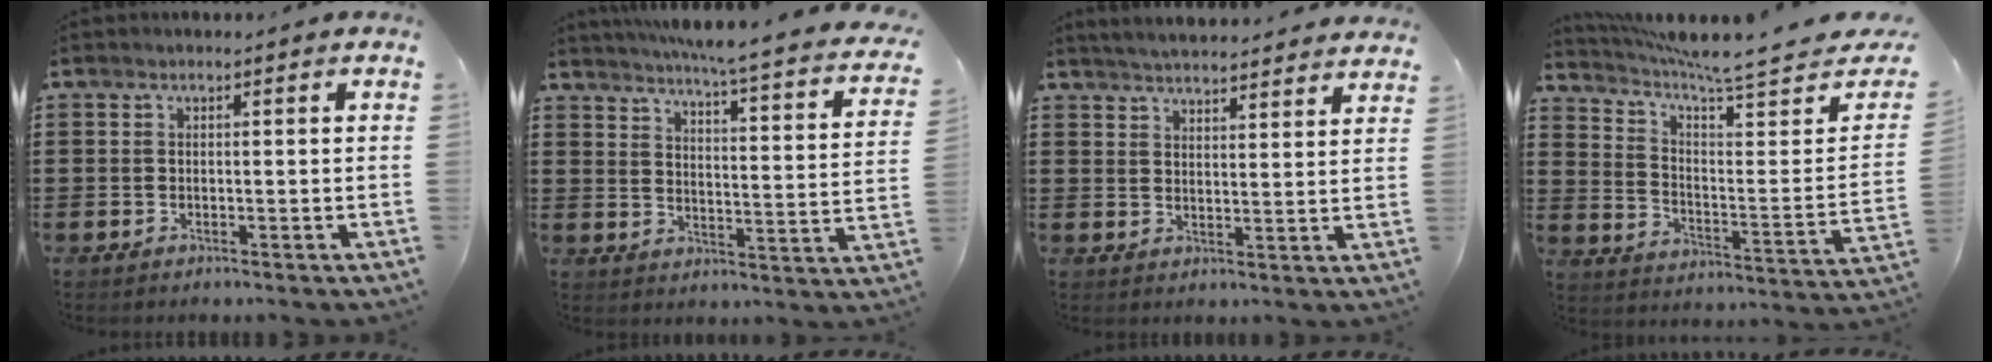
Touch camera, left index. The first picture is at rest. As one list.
[{"total": 4.8, "force": [4.1, -0.7, 2.4], "torque": [-0.061, -0.041, 0.058]}, {"total": 4.2, "force": [4.1, -0.5, 0.4], "torque": [-0.023, -0.024, 0.073]}, {"total": 6.1, "force": [5.5, 0.2, 2.7], "torque": [-0.074, -0.056, 0.087]}]